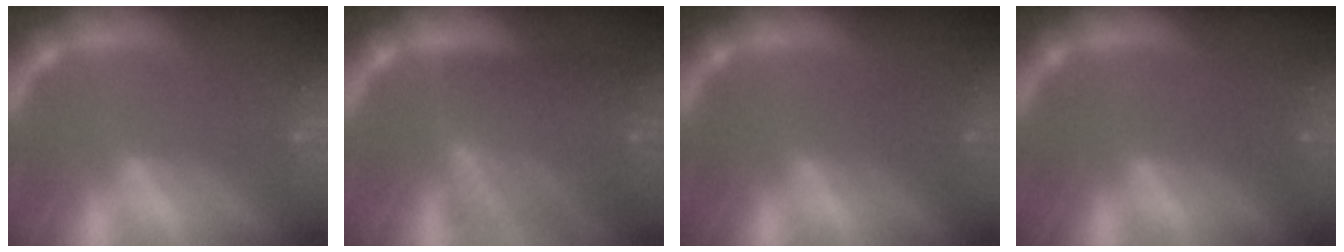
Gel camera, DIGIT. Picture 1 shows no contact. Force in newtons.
{"total": 9.6}
{"total": 2.0}
{"total": 0.9}